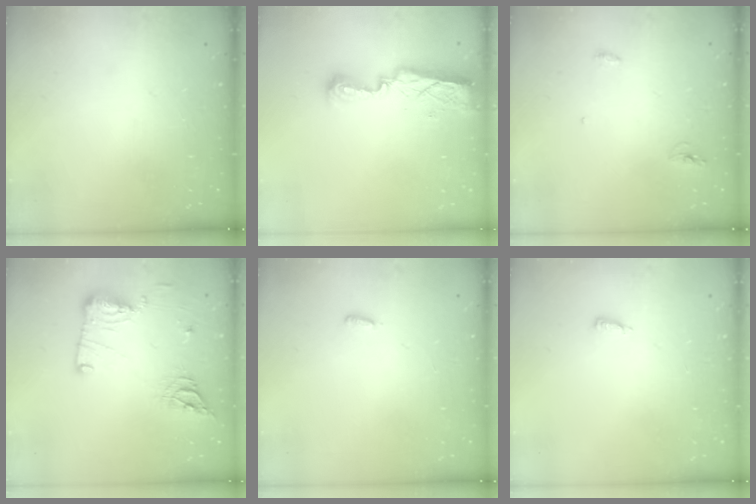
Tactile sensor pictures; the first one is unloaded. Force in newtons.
{"total": 8.2, "press": 8.2, "slide": 0.4}
{"total": 7.7, "press": 4.3, "slide": 6.3}
{"total": 15.8, "press": 15.0, "slide": 4.9}
{"total": 2.7, "press": 2.6, "slide": 0.9}
{"total": 4.3, "press": 4.2, "slide": 1.0}